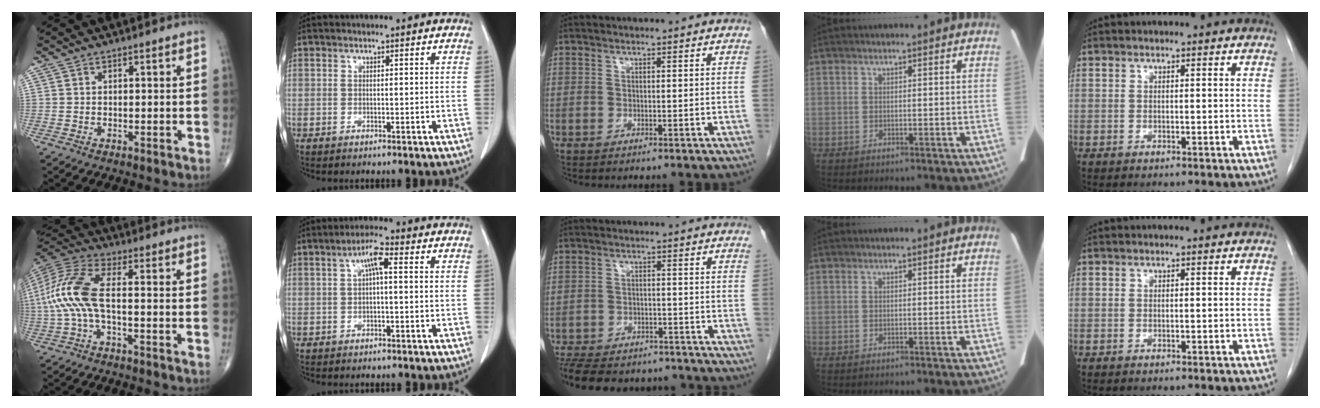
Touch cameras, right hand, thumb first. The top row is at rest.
{"thumb": {"total": 11.7, "force": [-1.2, 4.1, 10.9], "torque": [-0.264, 0.034, -0.030]}, "index": {"total": 3.8, "force": [0.7, 0.6, 3.7], "torque": [-0.066, 0.012, 0.011]}, "middle": {"total": 16.9, "force": [-14.4, 6.3, 6.1], "torque": [-0.162, -0.011, -0.194]}}